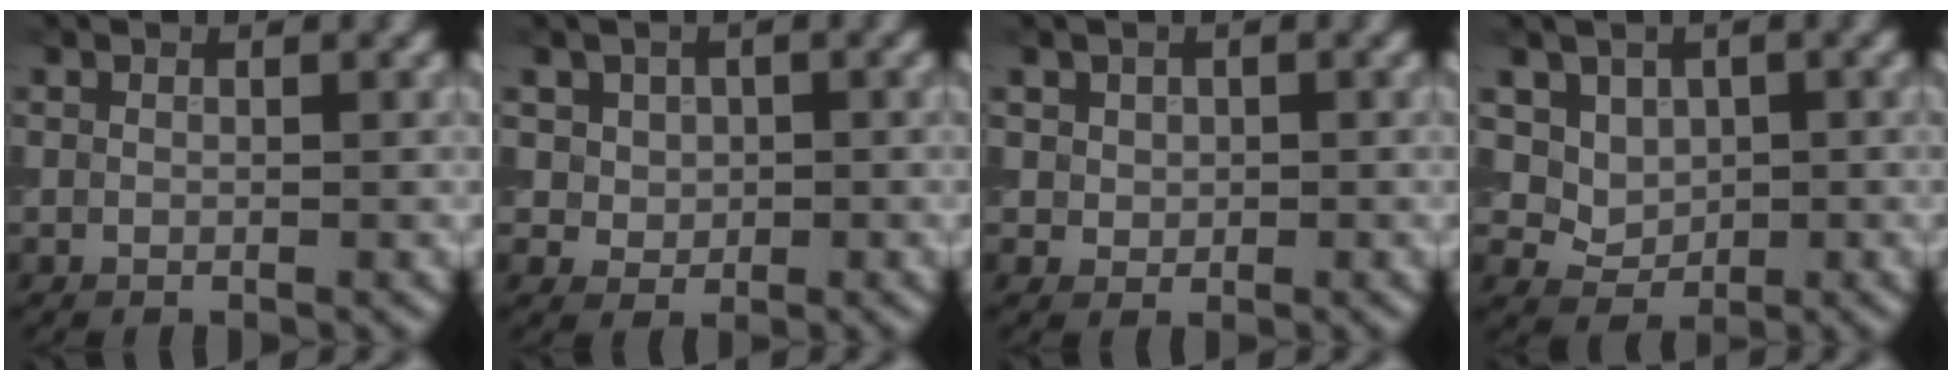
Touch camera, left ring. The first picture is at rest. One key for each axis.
{"total": 3.7, "fx": 1.4, "fy": 3.2, "fz": 1.5, "tx": -0.029, "ty": 0.003, "tz": 0.026}
{"total": 1.7, "fx": 0.6, "fy": 1.5, "fz": 0.5, "tx": -0.006, "ty": -0.002, "tz": 0.016}
{"total": 4.3, "fx": 1.7, "fy": 3.5, "fz": 1.9, "tx": -0.046, "ty": -0.009, "tz": 0.046}